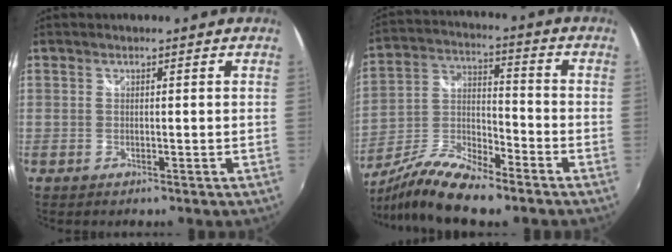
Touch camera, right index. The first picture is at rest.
{"total": 14.0, "force": [-10.1, 3.6, 9.1], "torque": [-0.196, -0.017, -0.196]}